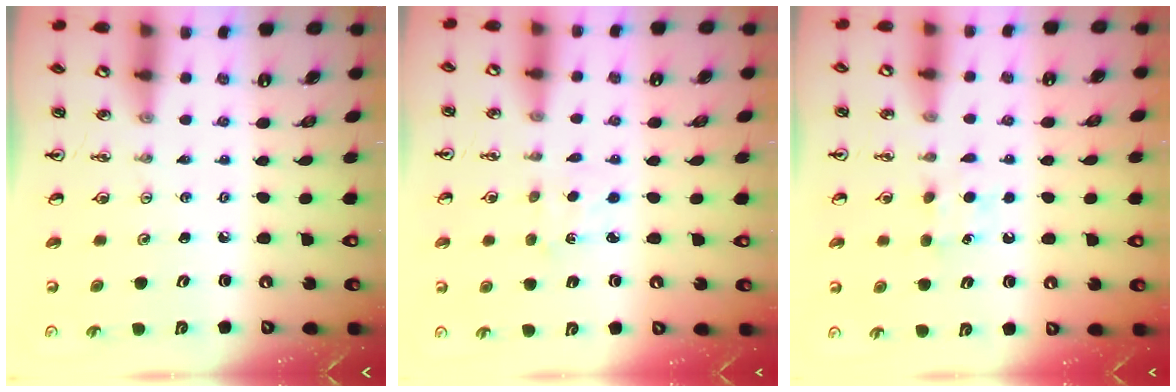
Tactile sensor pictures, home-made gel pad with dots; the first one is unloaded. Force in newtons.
{"total": 2.7, "press": 2.7, "slide": 0.4}
{"total": 5.2, "press": 5.1, "slide": 0.6}